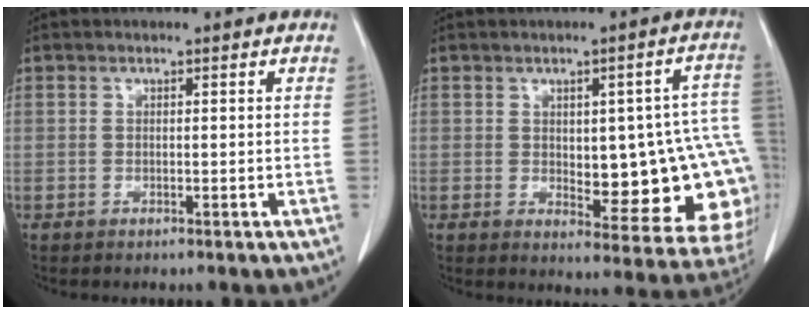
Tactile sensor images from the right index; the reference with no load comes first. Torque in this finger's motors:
{"motor_torque": [0.51, -0.06, 0.31, 0.05]}